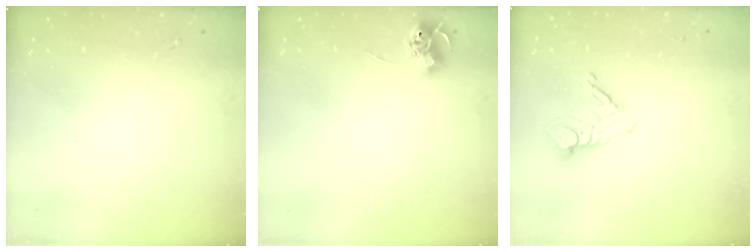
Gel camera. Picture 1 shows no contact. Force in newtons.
{"total": 6.5, "press": 6.5, "slide": 0.8}
{"total": 9.7, "press": 9.7, "slide": 1.1}